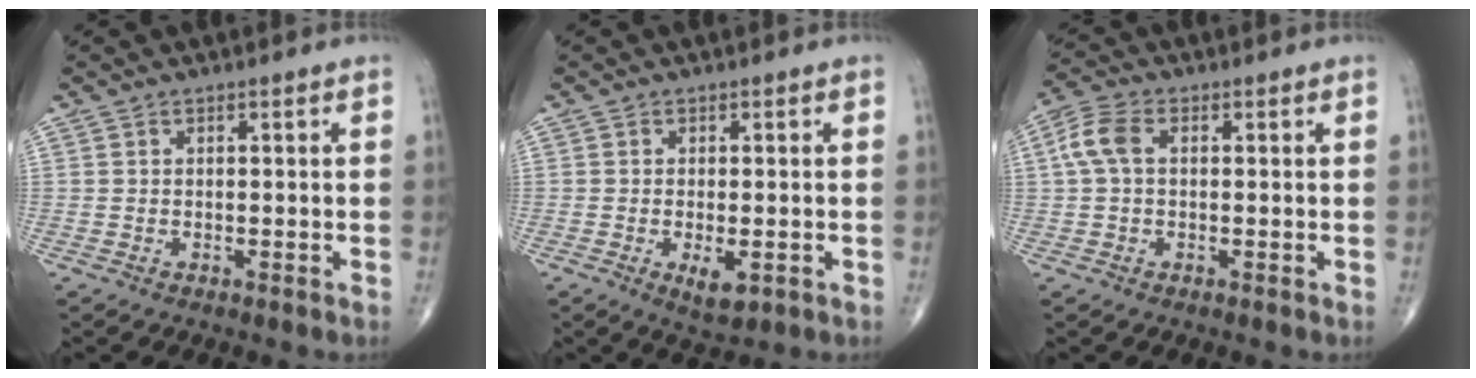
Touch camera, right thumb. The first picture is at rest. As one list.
[{"total": 4.3, "force": [-1.3, 1.8, 3.6], "torque": [-0.056, -0.009, -0.016]}, {"total": 5.5, "force": [0.7, 3.4, 4.3], "torque": [-0.101, 0.017, 0.009]}]